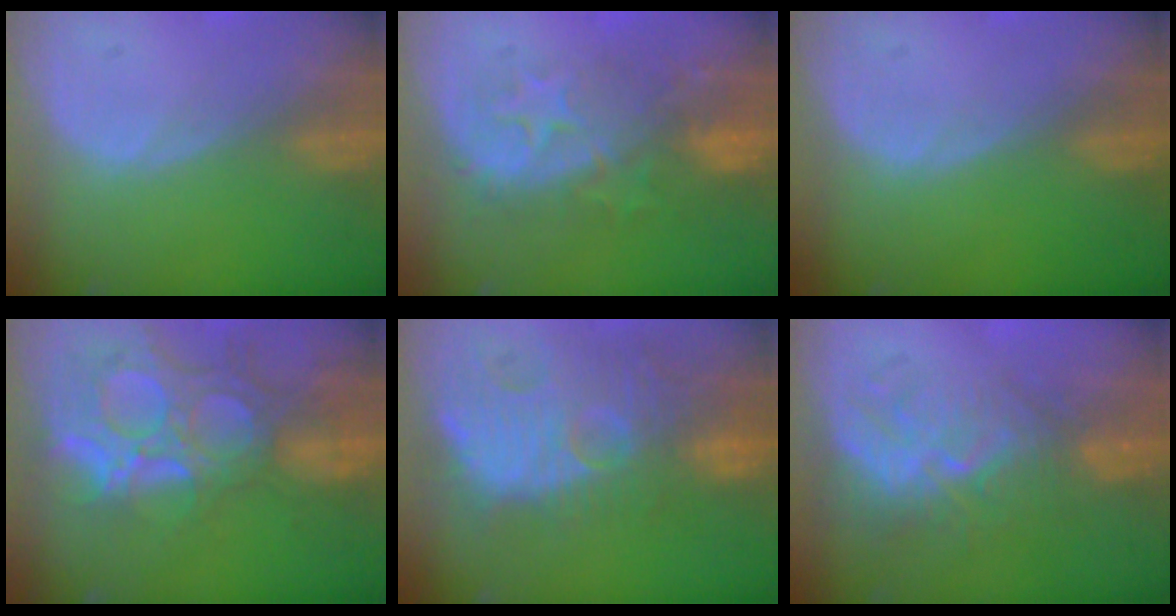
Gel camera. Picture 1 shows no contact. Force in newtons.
{"total": 9.3, "press": 8.9, "slide": 2.8}
{"total": 0.0}
{"total": 13.4, "press": 11.4, "slide": 7.0}
{"total": 12.8, "press": 12.2, "slide": 3.9}
{"total": 9.6, "press": 8.5, "slide": 4.5}